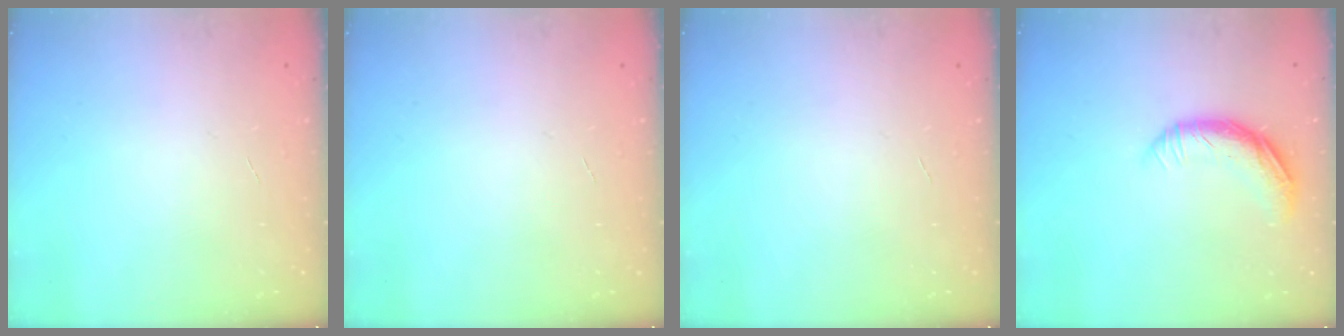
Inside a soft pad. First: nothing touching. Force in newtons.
{"total": 0.0}
{"total": 0.0}
{"total": 11.2, "press": 11.1, "slide": 0.9}